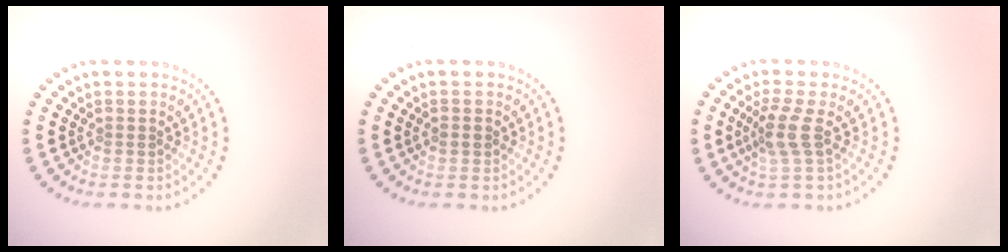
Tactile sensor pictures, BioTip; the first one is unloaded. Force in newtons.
{"total": 1.0, "press": 0.9, "slide": 0.2}
{"total": 2.6, "press": 2.0, "slide": 1.6}